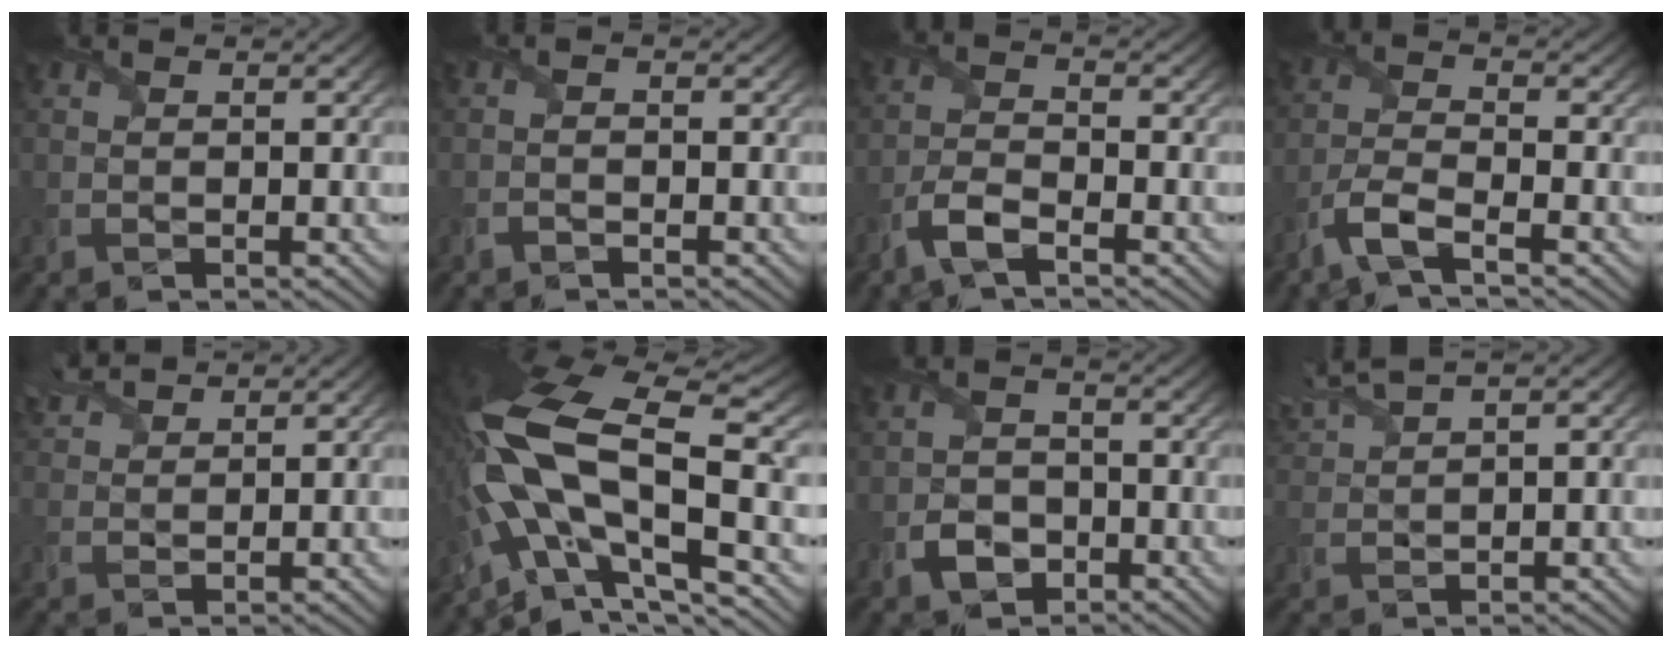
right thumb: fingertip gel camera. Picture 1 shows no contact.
{"total": 1.1, "force": [-0.7, 0.2, 0.8], "torque": [-0.018, 0.001, -0.017]}
{"total": 4.7, "force": [-3.1, 1.5, 3.3], "torque": [-0.080, -0.005, -0.073]}
{"total": 5.2, "force": [-3.4, 1.2, 3.8], "torque": [-0.088, -0.005, -0.083]}
{"total": 4.5, "force": [3.9, 1.4, 1.8], "torque": [-0.052, 0.018, 0.081]}
{"total": 17.4, "force": [-1.9, 7.4, 15.6], "torque": [-0.327, -0.005, -0.036]}
{"total": 4.1, "force": [-2.1, 2.8, 2.1], "torque": [-0.045, -0.003, -0.043]}
{"total": 5.2, "force": [4.2, 0.9, 2.9], "torque": [-0.080, 0.026, 0.089]}